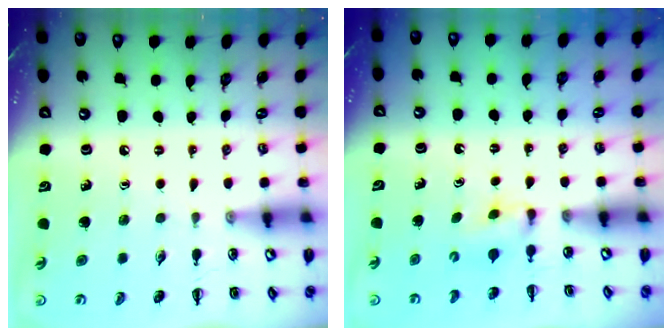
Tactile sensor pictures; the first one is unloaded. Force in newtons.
{"total": 2.3, "press": 2.1, "slide": 1.0}